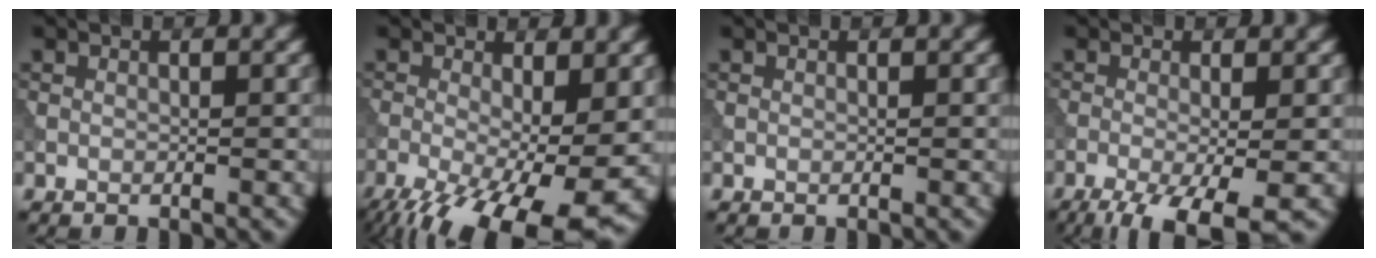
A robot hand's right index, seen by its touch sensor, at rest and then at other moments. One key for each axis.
{"total": 13.9, "fx": -5.2, "fy": 5.3, "fz": 11.8, "tx": -0.206, "ty": -0.030, "tz": -0.076}
{"total": 0.0}
{"total": 7.2, "fx": -3.9, "fy": 1.9, "fz": 5.7, "tx": -0.102, "ty": -0.017, "tz": -0.065}